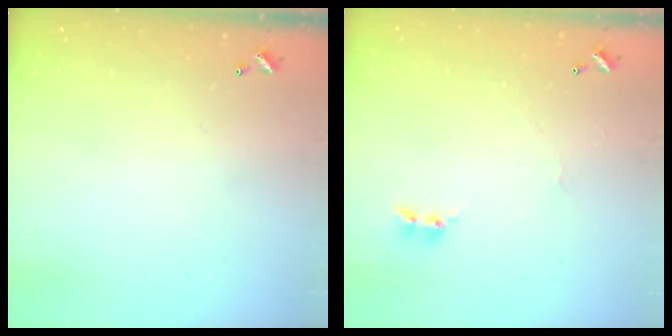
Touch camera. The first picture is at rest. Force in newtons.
{"total": 1.7, "press": 1.6, "slide": 0.5}